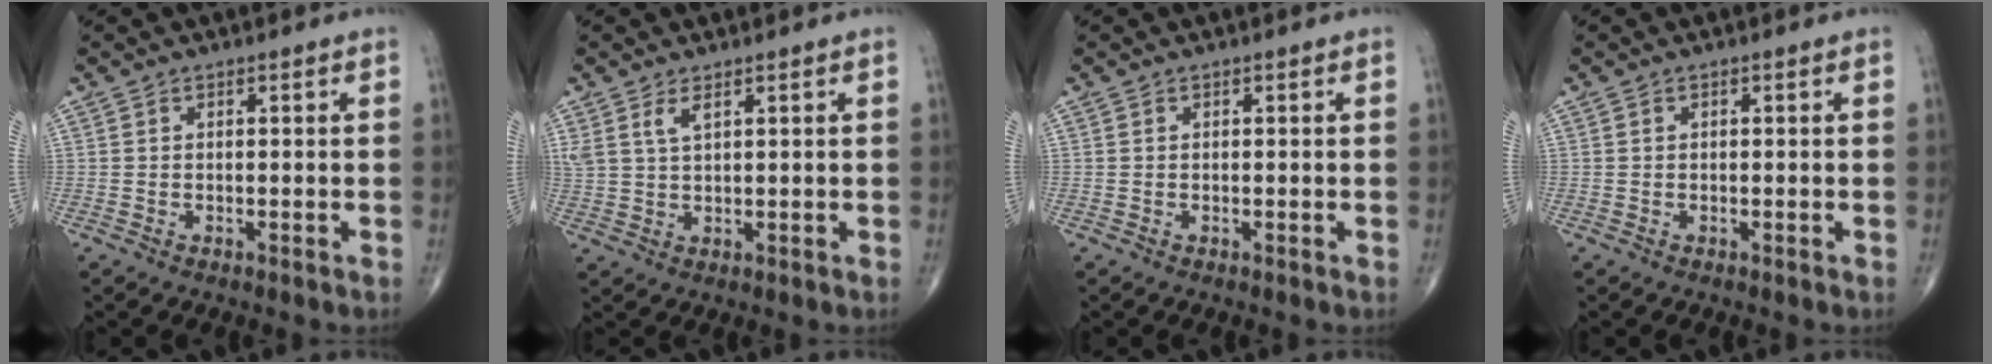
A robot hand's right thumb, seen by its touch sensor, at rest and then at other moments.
{"total": 3.3, "force": [1.9, 1.3, 2.4], "torque": [-0.053, -0.003, 0.045]}
{"total": 0.0}
{"total": 0.0}